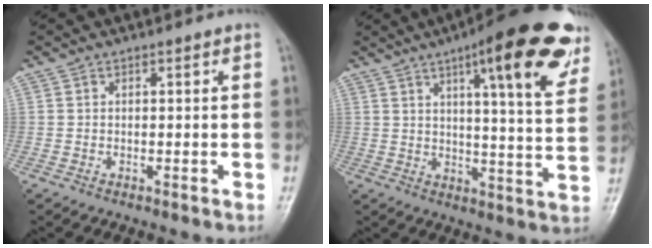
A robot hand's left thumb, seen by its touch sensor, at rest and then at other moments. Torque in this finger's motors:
{"motor_torque": [0.74, 0.55, 1.65, -1.13, 0.14]}